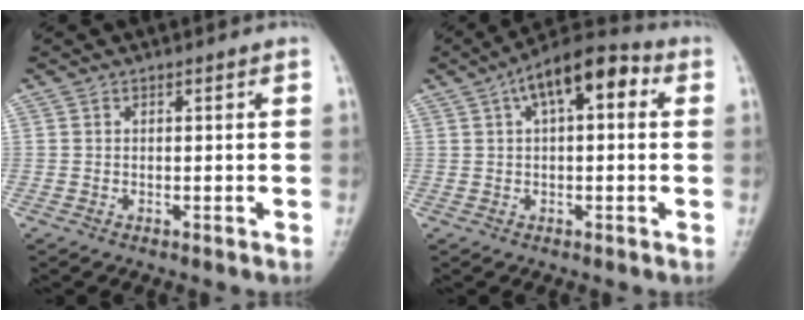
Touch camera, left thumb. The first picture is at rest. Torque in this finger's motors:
{"motor_torque": [2.64, 2.37, 1.21, -0.32, 0.06]}